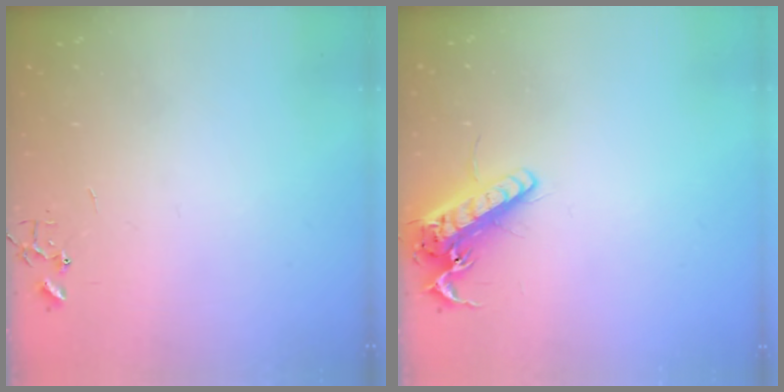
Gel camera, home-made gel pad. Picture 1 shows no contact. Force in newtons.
{"total": 15.0, "press": 14.7, "slide": 2.8}